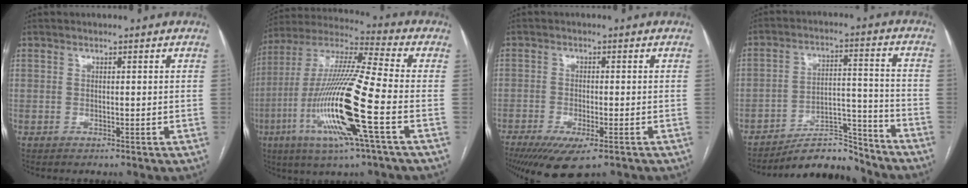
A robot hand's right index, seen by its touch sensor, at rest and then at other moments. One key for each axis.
{"total": 19.7, "fx": -5.9, "fy": 0.3, "fz": 18.8, "tx": -0.392, "ty": -0.021, "tz": -0.118}
{"total": 10.1, "fx": -6.8, "fy": 2.5, "fz": 7.0, "tx": -0.115, "ty": -0.023, "tz": -0.108}
{"total": 9.6, "fx": -9.1, "fy": 2.4, "fz": 1.9, "tx": -0.020, "ty": 0.042, "tz": -0.151}